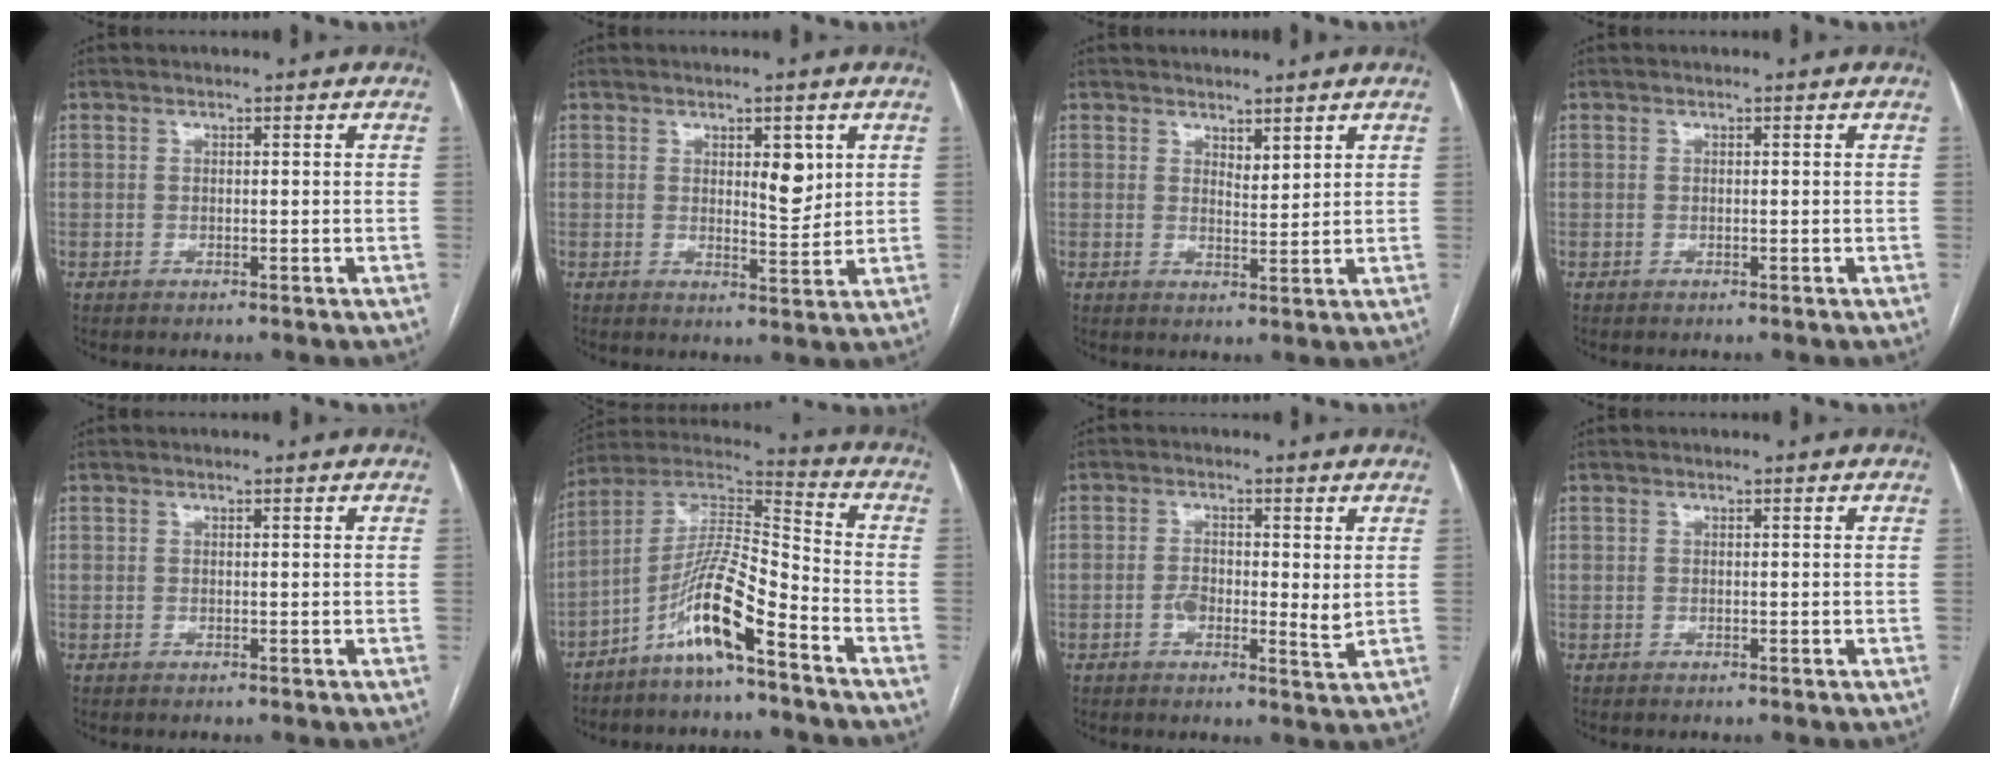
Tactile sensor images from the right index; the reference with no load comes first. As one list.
[{"total": 4.6, "force": [1.6, 1.6, 4.0], "torque": [-0.058, -0.007, 0.026]}, {"total": 2.3, "force": [1.8, 0.7, 1.1], "torque": [-0.021, -0.007, 0.039]}, {"total": 0.0}, {"total": 0.0}, {"total": 12.0, "force": [-7.2, 0.9, 9.6], "torque": [-0.189, 0.009, -0.143]}, {"total": 4.9, "force": [-0.2, 1.8, 4.6], "torque": [-0.075, -0.005, -0.006]}, {"total": 0.0}]